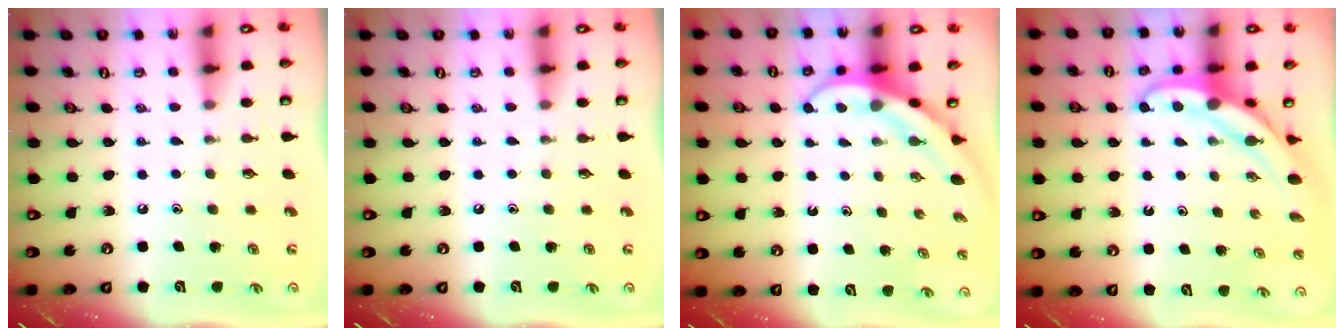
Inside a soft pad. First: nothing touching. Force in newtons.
{"total": 0.0}
{"total": 4.0, "press": 4.0, "slide": 0.4}
{"total": 5.8, "press": 5.8, "slide": 0.4}